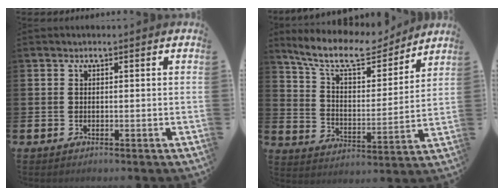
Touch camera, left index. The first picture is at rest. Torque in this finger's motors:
{"motor_torque": [1.08, -1.06, 0.22, 0.11]}